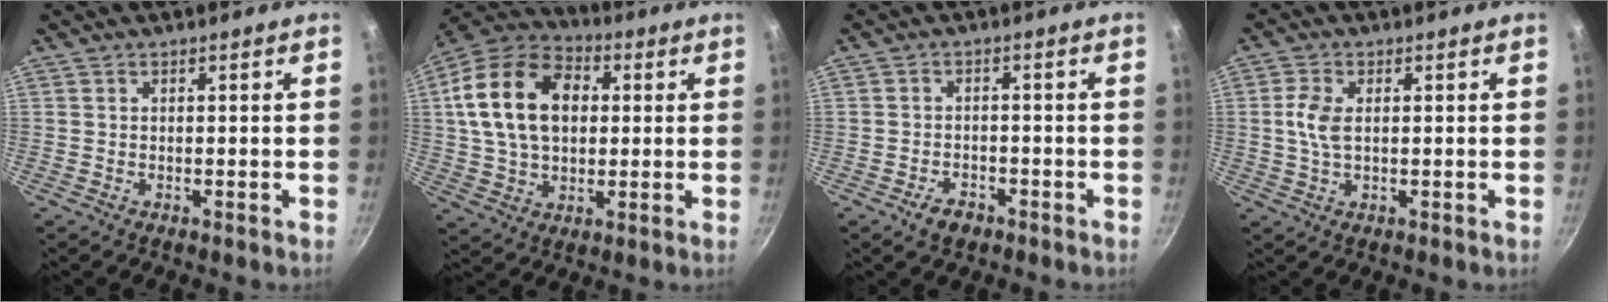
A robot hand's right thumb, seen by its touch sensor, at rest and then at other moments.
{"total": 19.4, "force": [3.5, 13.5, 13.5], "torque": [-0.221, 0.021, 0.052]}
{"total": 3.7, "force": [-2.3, 2.3, 1.7], "torque": [-0.022, 0.020, -0.035]}
{"total": 4.7, "force": [0.5, 2.6, 3.9], "torque": [-0.087, 0.005, 0.008]}